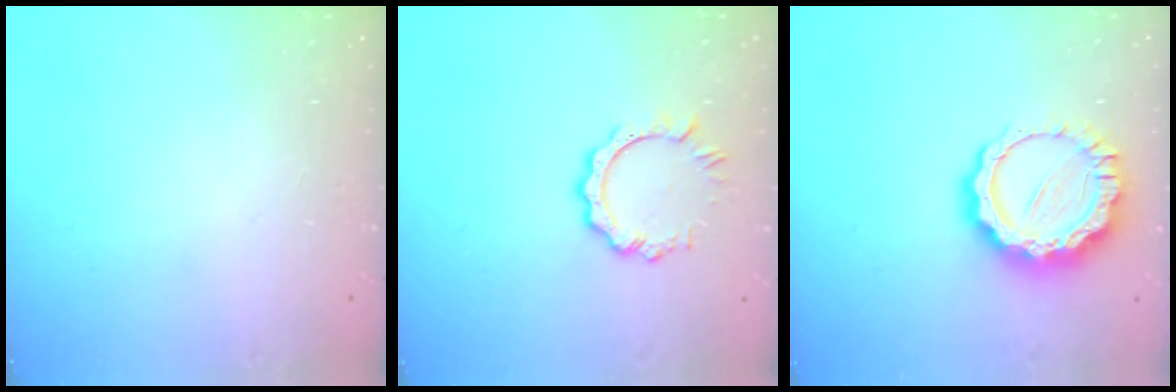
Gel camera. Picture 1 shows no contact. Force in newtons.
{"total": 5.7, "press": 5.7, "slide": 0.5}
{"total": 13.2, "press": 13.1, "slide": 1.0}